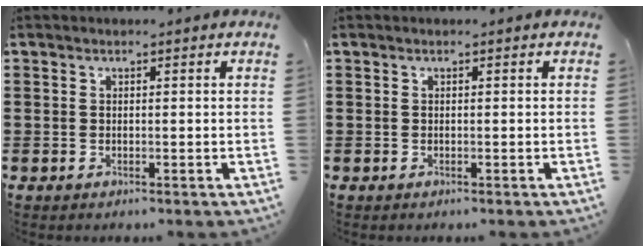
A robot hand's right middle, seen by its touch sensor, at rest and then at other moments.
{"total": 0.0}